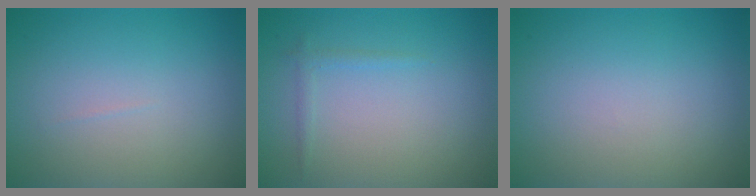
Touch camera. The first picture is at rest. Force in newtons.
{"total": 0.9, "press": 0.9, "slide": 0.1}
{"total": 0.0}